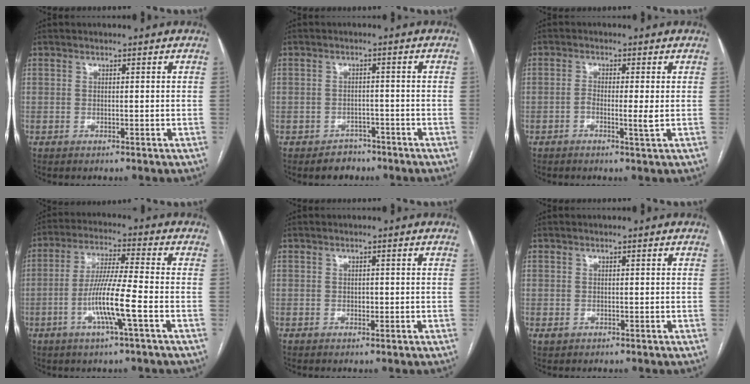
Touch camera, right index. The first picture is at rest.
{"total": 3.3, "force": [-2.3, 2.3, 0.2], "torque": [-0.001, 0.011, -0.031]}
{"total": 2.9, "force": [-0.6, 0.1, 2.8], "torque": [-0.050, -0.002, -0.011]}
{"total": 9.8, "force": [-3.1, -0.3, 9.2], "torque": [-0.180, -0.006, -0.063]}
{"total": 0.7, "force": [-0.1, 0.5, 0.4], "torque": [-0.006, 0.001, -0.003]}
{"total": 0.0}